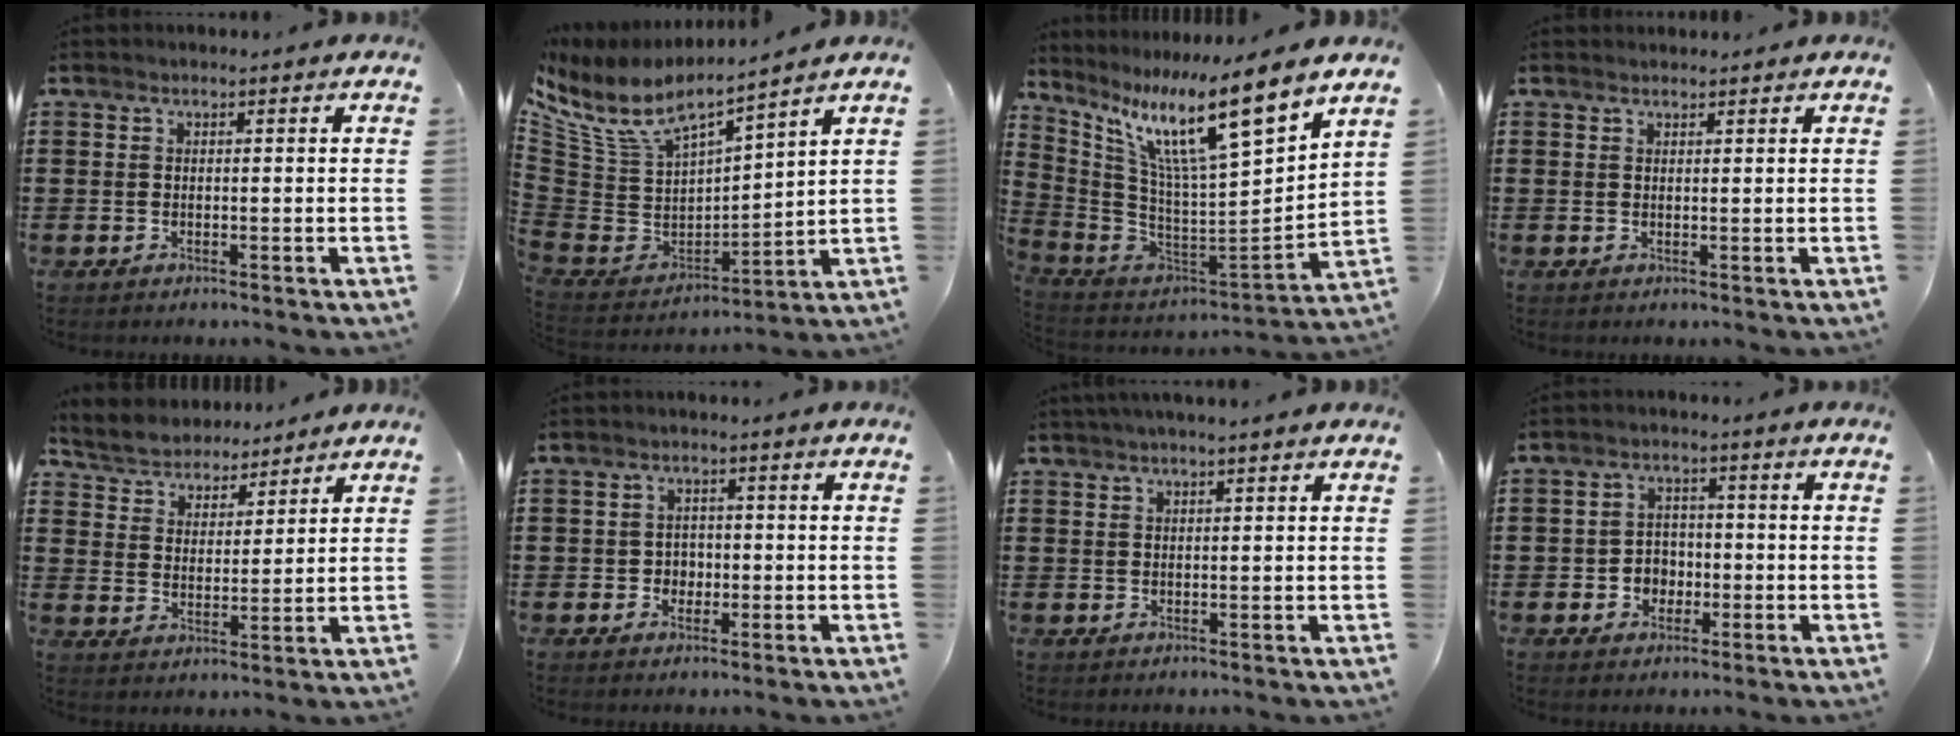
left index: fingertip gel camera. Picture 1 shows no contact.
{"total": 7.4, "force": [6.0, 2.1, 3.9], "torque": [-0.112, -0.047, 0.100]}
{"total": 14.1, "force": [9.5, 1.0, 10.5], "torque": [-0.214, -0.065, 0.149]}
{"total": 0.9, "force": [0.9, 0.2, 0.0], "torque": [-0.002, 0.000, 0.018]}
{"total": 4.4, "force": [4.3, 1.1, -0.4], "torque": [-0.019, -0.024, 0.074]}
{"total": 2.3, "force": [-0.6, 2.1, 0.8], "torque": [-0.023, 0.005, -0.015]}
{"total": 1.6, "force": [1.3, -0.3, 0.9], "torque": [-0.017, -0.001, 0.024]}
{"total": 3.5, "force": [-1.4, 3.0, 1.2], "torque": [-0.033, 0.006, -0.032]}